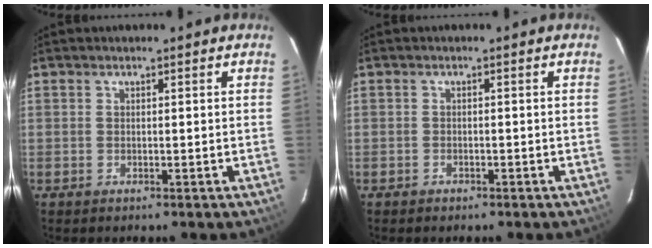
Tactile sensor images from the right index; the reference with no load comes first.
{"total": 1.0, "force": [-0.7, 0.7, 0.1], "torque": [-0.003, 0.004, -0.012]}